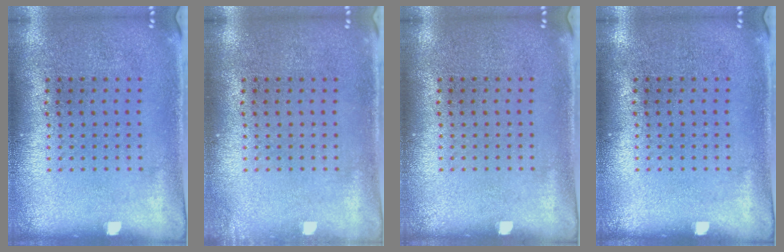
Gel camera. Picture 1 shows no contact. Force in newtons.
{"total": 0.7, "press": 0.7, "slide": 0.1}
{"total": 0.0}
{"total": 0.0}